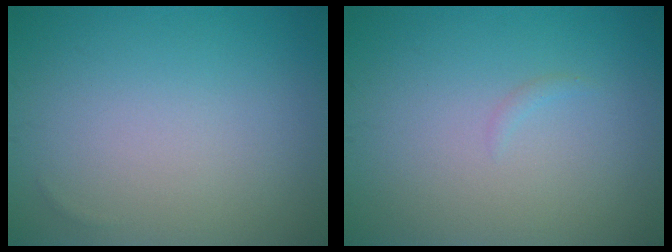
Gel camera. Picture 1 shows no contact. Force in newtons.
{"total": 0.5, "press": 0.5, "slide": 0.1}